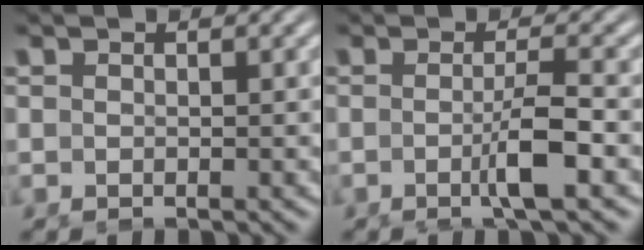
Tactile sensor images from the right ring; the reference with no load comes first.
{"total": 3.1, "force": [-1.2, -0.6, 2.8], "torque": [-0.041, -0.003, -0.022]}